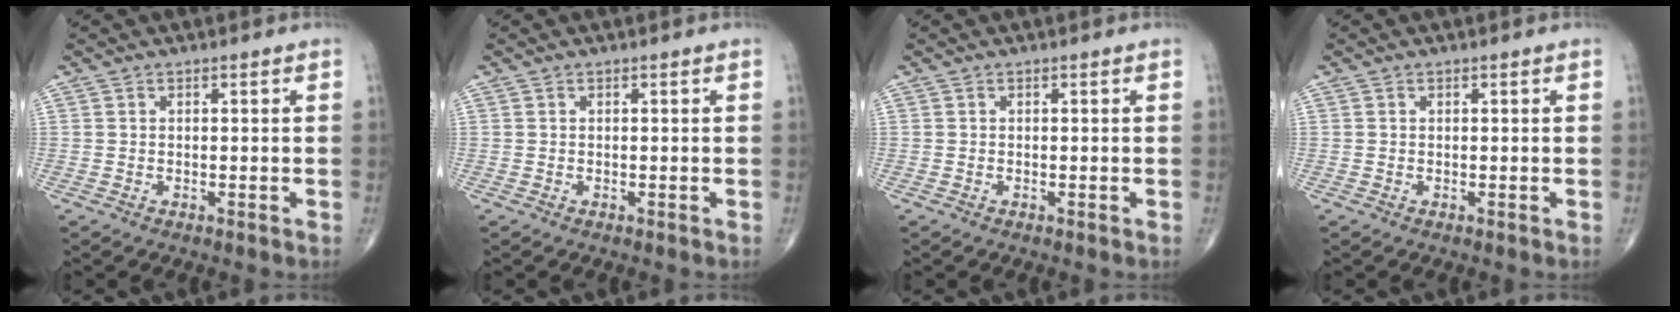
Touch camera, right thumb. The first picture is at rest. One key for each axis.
{"total": 0.0}
{"total": 0.0}
{"total": 0.0}